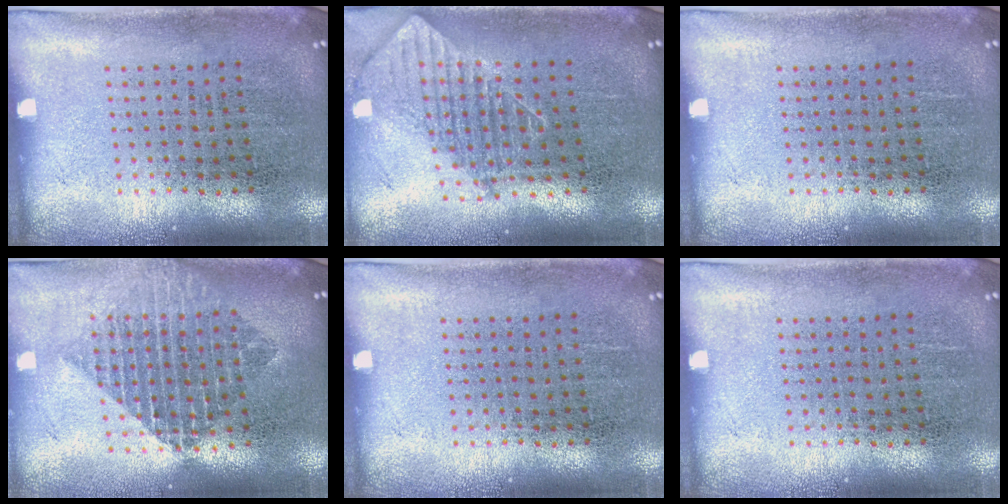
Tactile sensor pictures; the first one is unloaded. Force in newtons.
{"total": 1.8, "press": 1.4, "slide": 1.0}
{"total": 0.0}
{"total": 2.0, "press": 1.6, "slide": 1.3}
{"total": 0.0}
{"total": 0.0}